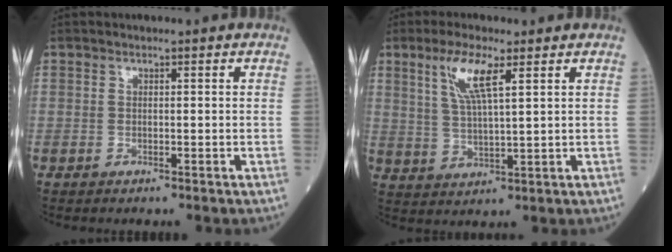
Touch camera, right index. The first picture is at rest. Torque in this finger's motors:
{"motor_torque": [1.02, 0.66, 0.48, 0.14]}